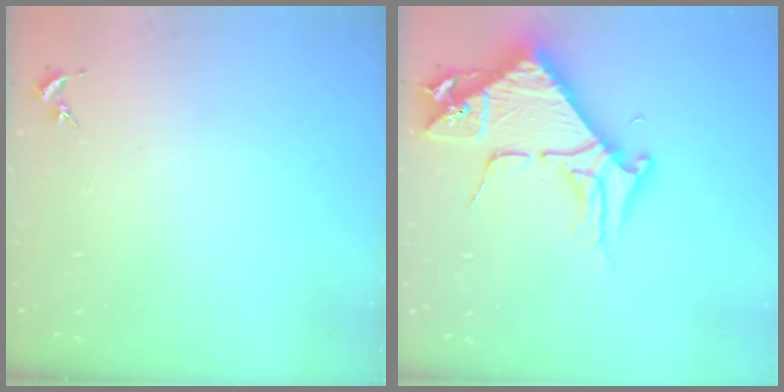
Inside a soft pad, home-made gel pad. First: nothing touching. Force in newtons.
{"total": 8.3, "press": 8.2, "slide": 0.9}